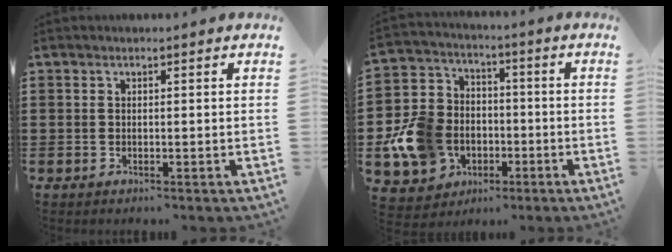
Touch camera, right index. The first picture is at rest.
{"total": 11.9, "force": [-3.7, 9.8, 5.5], "torque": [-0.165, 0.023, -0.068]}